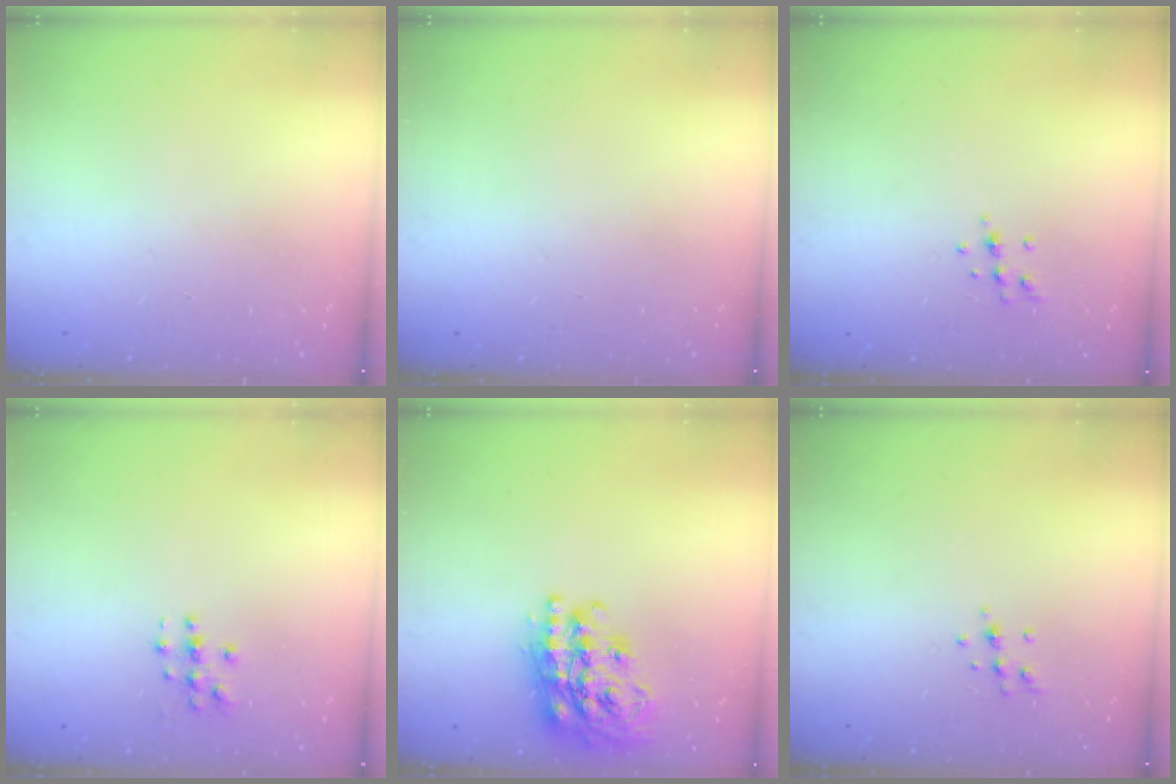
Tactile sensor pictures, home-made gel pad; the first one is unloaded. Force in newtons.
{"total": 0.0}
{"total": 5.1, "press": 4.9, "slide": 1.1}
{"total": 3.2, "press": 3.2, "slide": 0.1}
{"total": 23.5, "press": 23.4, "slide": 2.0}
{"total": 5.1, "press": 4.9, "slide": 1.1}